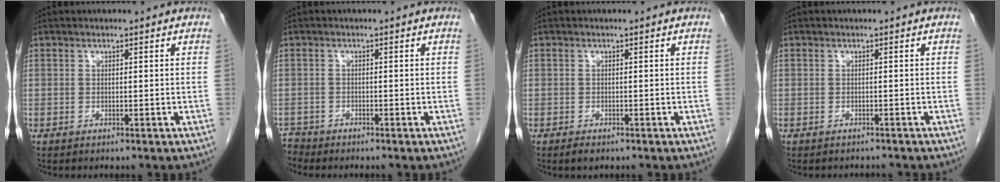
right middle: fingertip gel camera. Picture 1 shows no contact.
{"total": 2.2, "force": [-2.1, 0.0, -0.8], "torque": [0.017, -0.011, -0.040]}
{"total": 1.2, "force": [-0.8, 0.6, 0.6], "torque": [-0.014, -0.001, -0.009]}
{"total": 1.7, "force": [-1.6, 0.4, 0.0], "torque": [-0.004, -0.005, -0.021]}